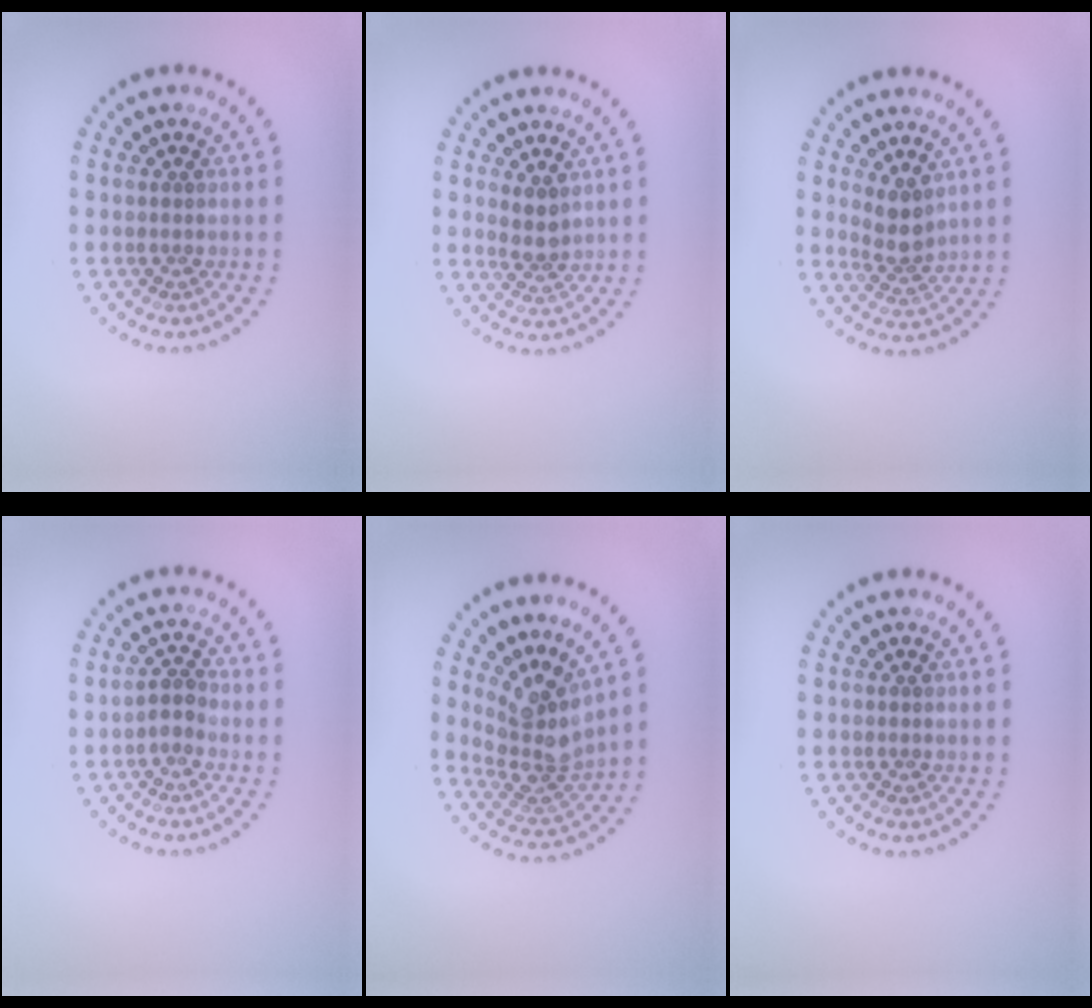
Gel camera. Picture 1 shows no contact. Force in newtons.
{"total": 1.8, "press": 1.6, "slide": 0.9}
{"total": 2.5, "press": 2.0, "slide": 1.6}
{"total": 1.5, "press": 1.3, "slide": 0.8}
{"total": 4.3, "press": 3.1, "slide": 3.0}
{"total": 0.0}